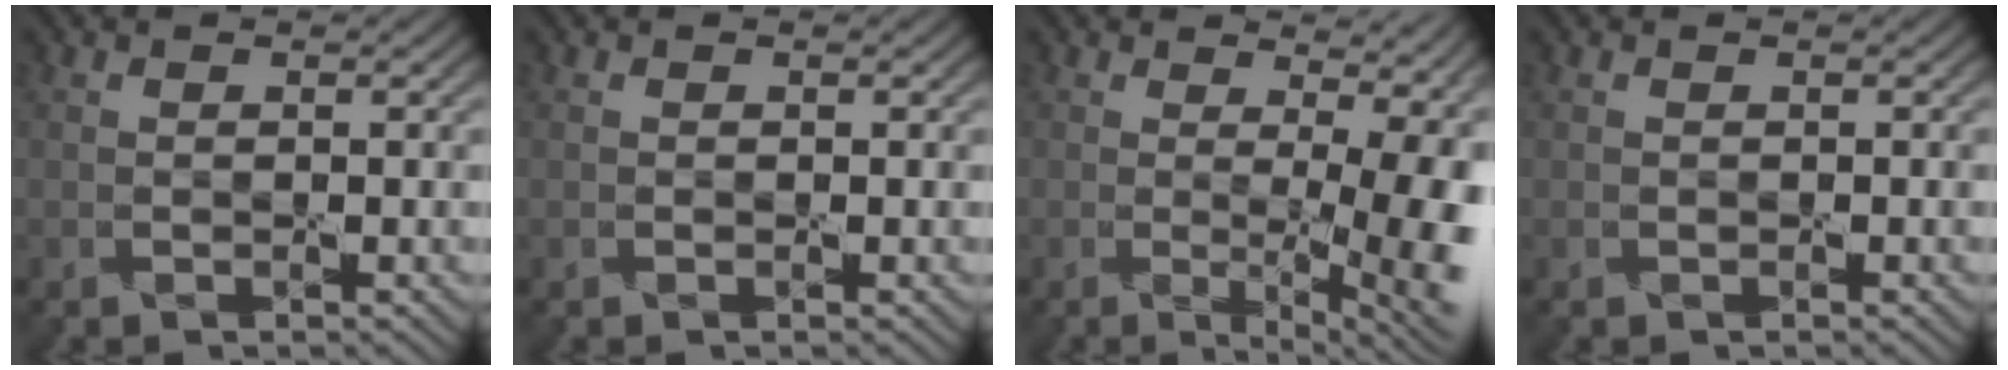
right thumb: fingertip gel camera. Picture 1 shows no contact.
{"total": 0.0}
{"total": 11.6, "force": [0.7, 4.3, 10.7], "torque": [-0.093, 0.011, 0.008]}
{"total": 0.0}